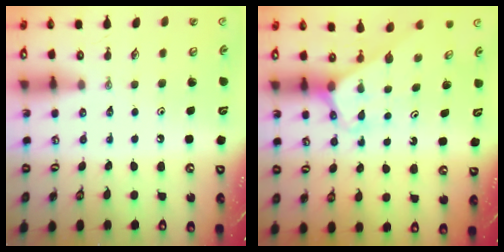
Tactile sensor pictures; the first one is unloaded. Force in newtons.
{"total": 3.0, "press": 3.0, "slide": 0.2}